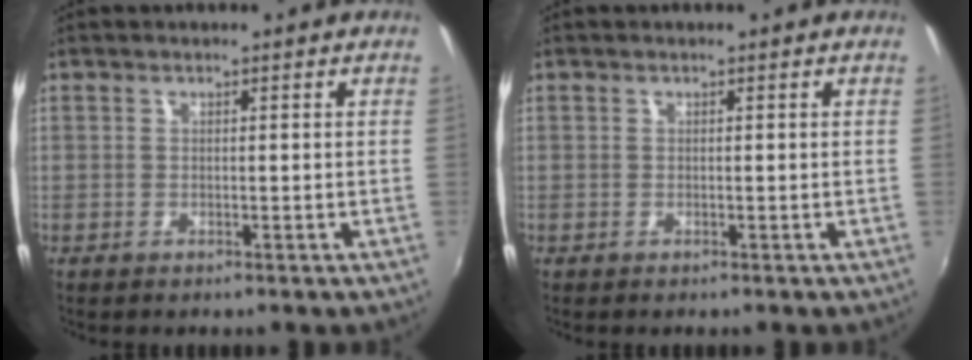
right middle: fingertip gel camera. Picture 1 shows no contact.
{"total": 0.0}